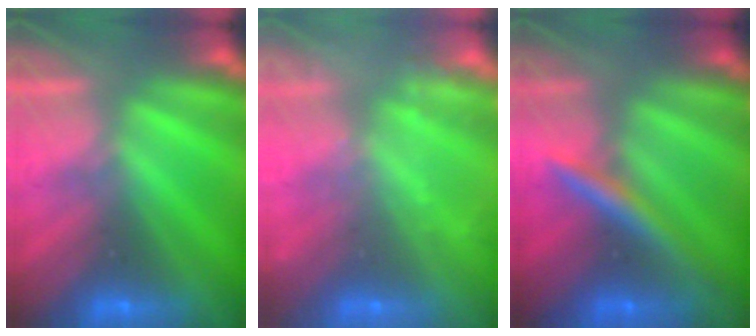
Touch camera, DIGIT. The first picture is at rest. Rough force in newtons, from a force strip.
{"total": 2.4}
{"total": 2.4}